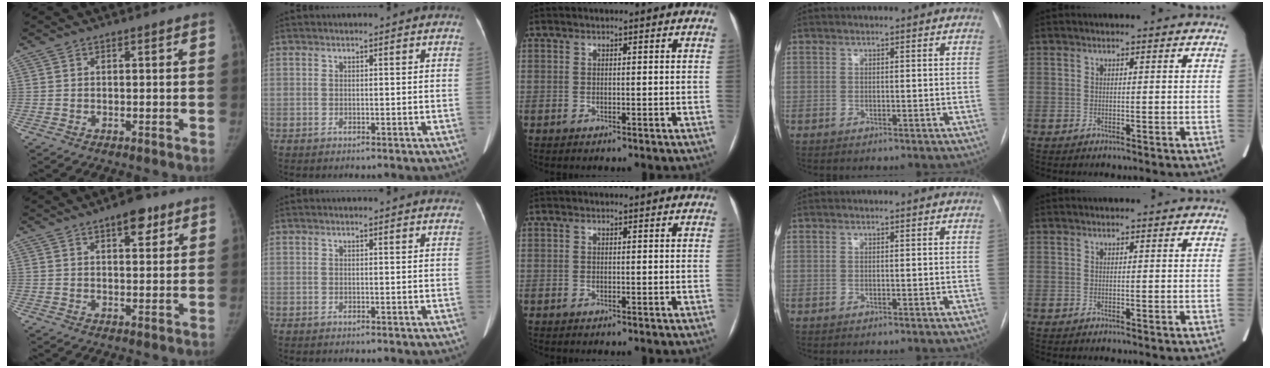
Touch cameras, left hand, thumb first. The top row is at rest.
{"thumb": {"total": 6.1, "force": [3.6, 2.6, 4.2], "torque": [-0.039, -0.014, 0.045]}, "index": {"total": 3.6, "force": [3.5, 0.5, 0.6], "torque": [-0.014, 0.005, 0.023]}}